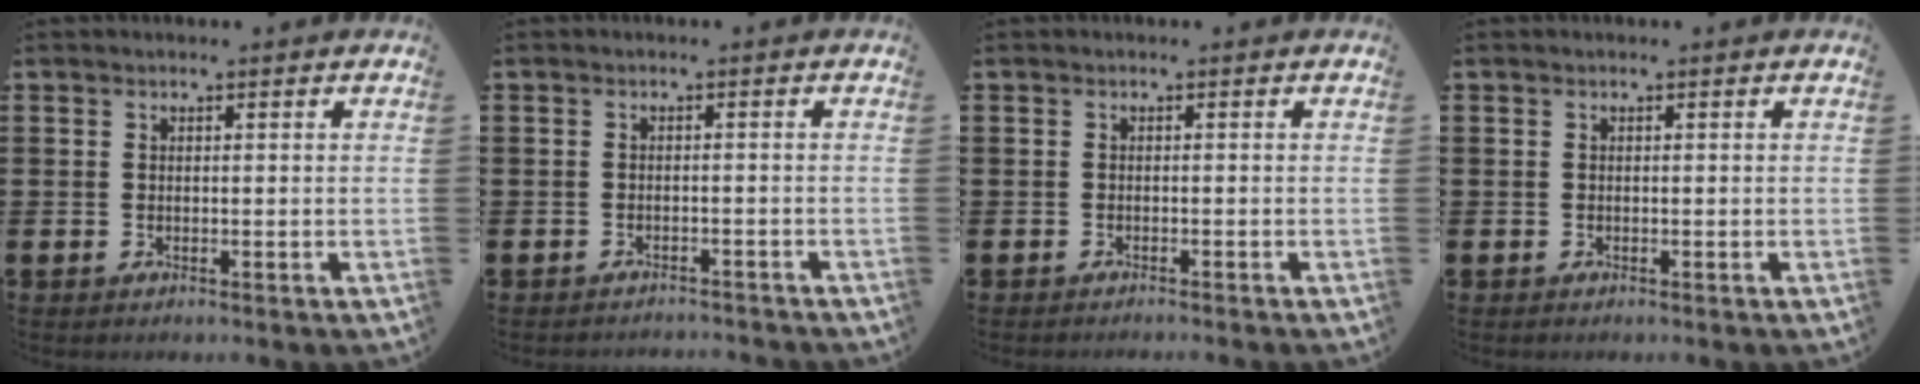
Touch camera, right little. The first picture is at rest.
{"total": 1.1, "force": [-1.1, -0.1, -0.1], "torque": [-0.002, 0.002, -0.024]}
{"total": 0.5, "force": [-0.5, -0.2, 0.0], "torque": [0.002, -0.001, -0.011]}
{"total": 0.0}